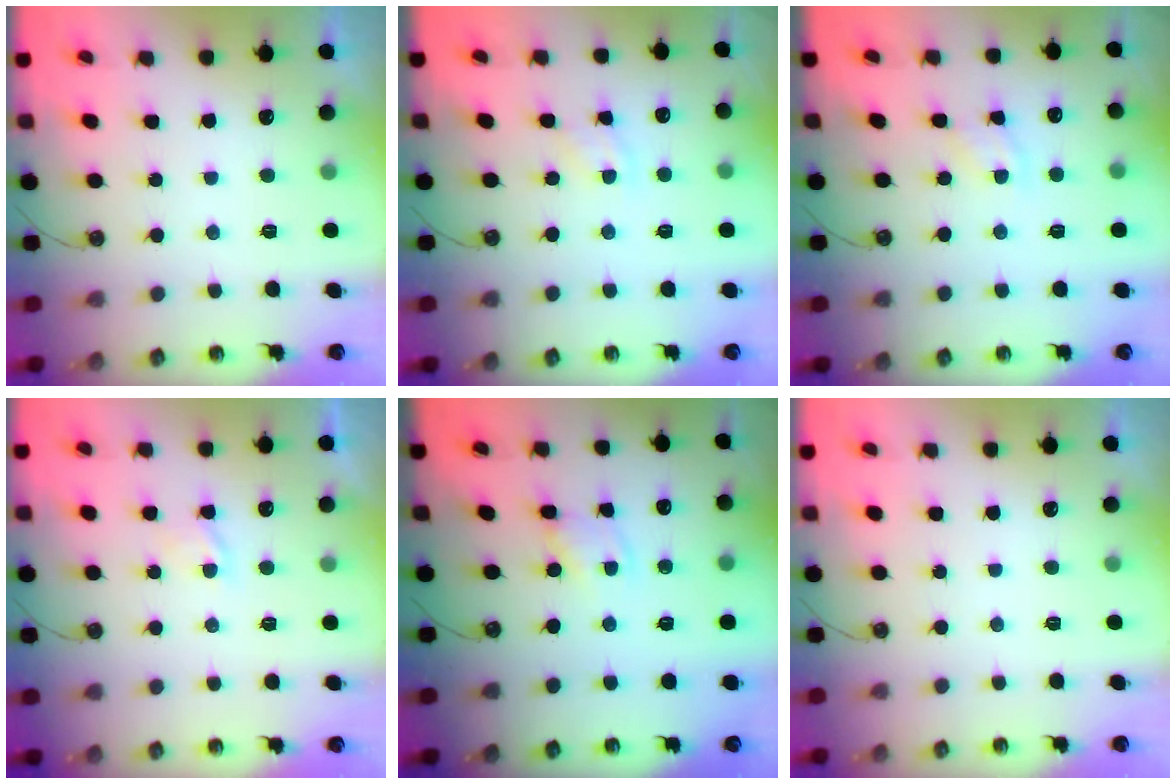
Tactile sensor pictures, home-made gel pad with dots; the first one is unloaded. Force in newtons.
{"total": 4.2, "press": 4.2, "slide": 0.5}
{"total": 5.1, "press": 5.1, "slide": 0.5}
{"total": 2.8, "press": 2.8, "slide": 0.4}
{"total": 1.9, "press": 1.9, "slide": 0.3}
{"total": 0.0}